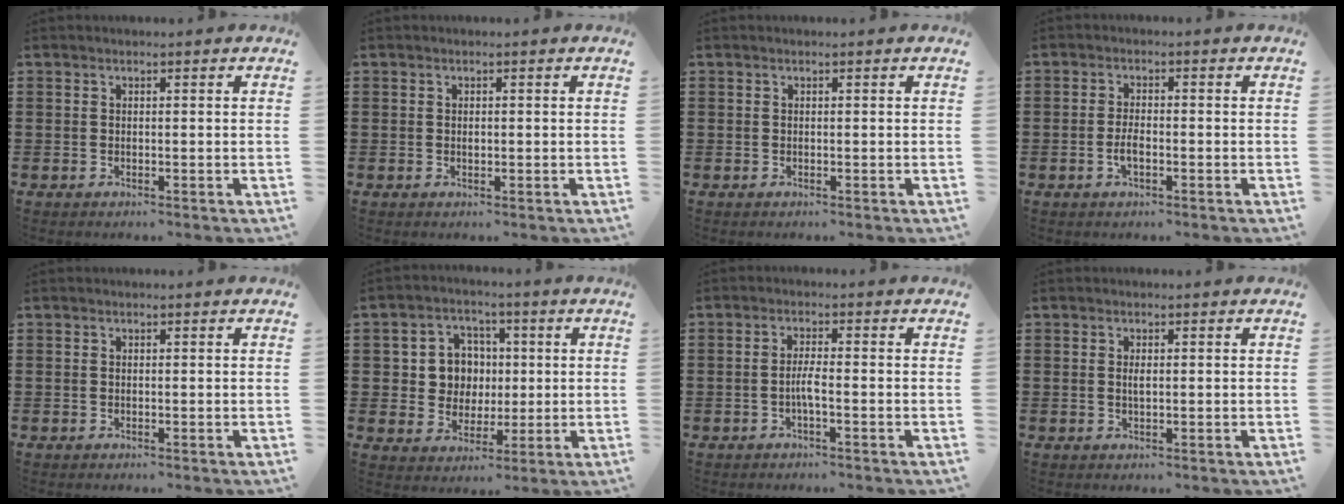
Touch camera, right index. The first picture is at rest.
{"total": 0.7, "force": [0.0, 0.3, 0.6], "torque": [-0.013, 0.000, 0.000]}
{"total": 0.0}
{"total": 2.5, "force": [-0.9, 0.9, 2.2], "torque": [-0.049, -0.001, -0.018]}
{"total": 0.0}
{"total": 6.7, "force": [0.7, 6.2, 2.4], "torque": [-0.066, 0.017, 0.010]}
{"total": 2.6, "force": [-0.9, 0.1, 2.4], "torque": [-0.050, -0.003, -0.019]}
{"total": 1.3, "force": [0.2, 0.4, 1.2], "torque": [-0.023, 0.002, 0.002]}